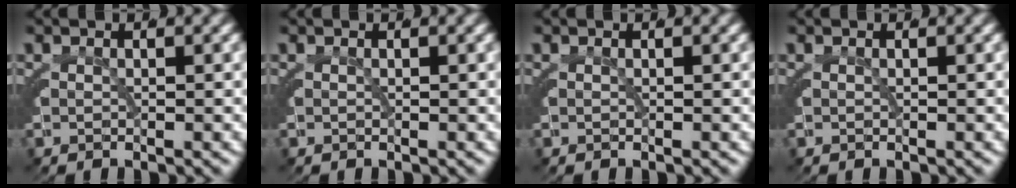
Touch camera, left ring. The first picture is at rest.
{"total": 0.0}
{"total": 0.0}
{"total": 0.0}